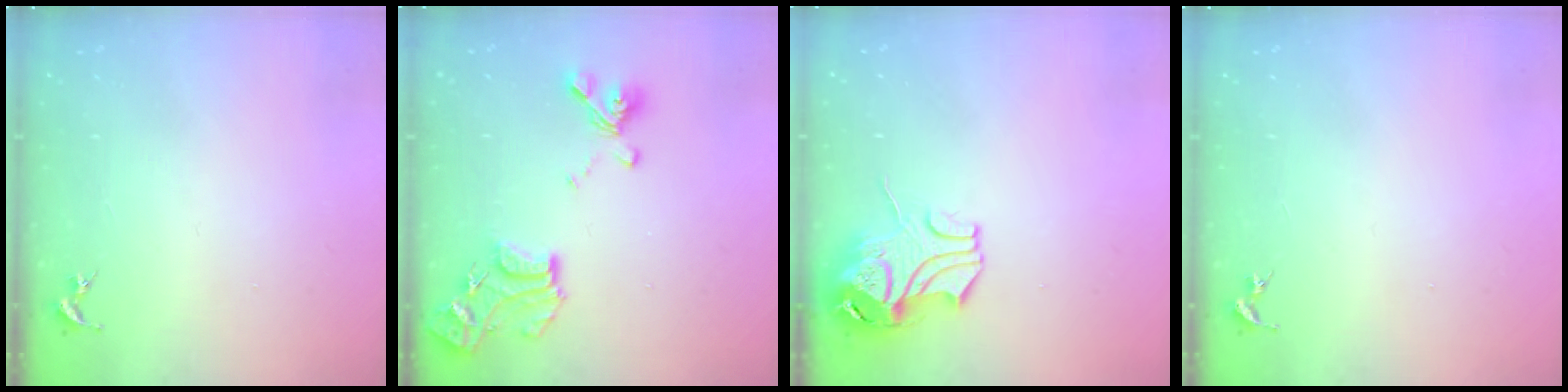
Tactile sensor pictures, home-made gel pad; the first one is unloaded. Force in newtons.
{"total": 16.4, "press": 16.4, "slide": 1.4}
{"total": 10.8, "press": 10.7, "slide": 1.3}
{"total": 0.0}